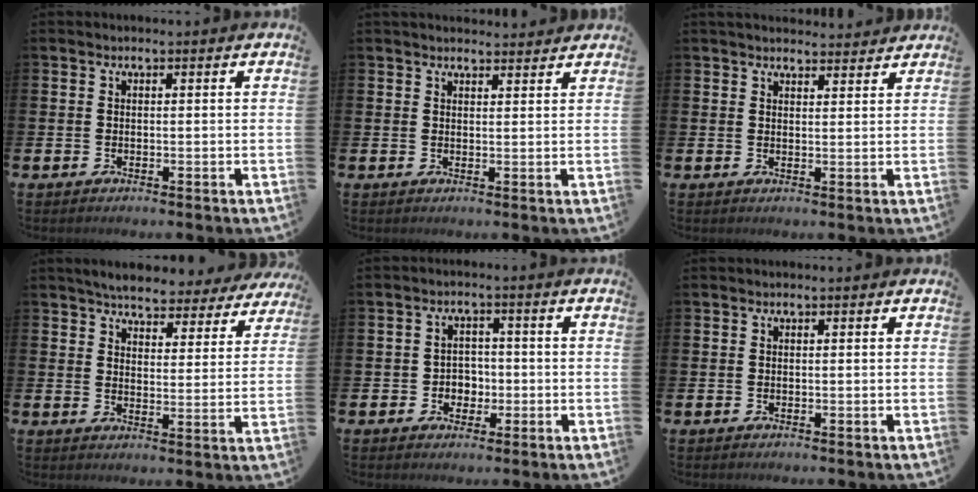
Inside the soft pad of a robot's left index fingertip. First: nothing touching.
{"total": 2.1, "force": [2.1, 0.4, 0.0], "torque": [0.005, -0.012, 0.036]}
{"total": 2.8, "force": [2.8, 0.4, 0.1], "torque": [0.002, -0.017, 0.048]}
{"total": 5.1, "force": [4.9, 0.7, 0.8], "torque": [-0.036, -0.032, 0.085]}
{"total": 2.8, "force": [-0.7, 2.5, 0.9], "torque": [-0.018, 0.002, -0.021]}
{"total": 0.0}